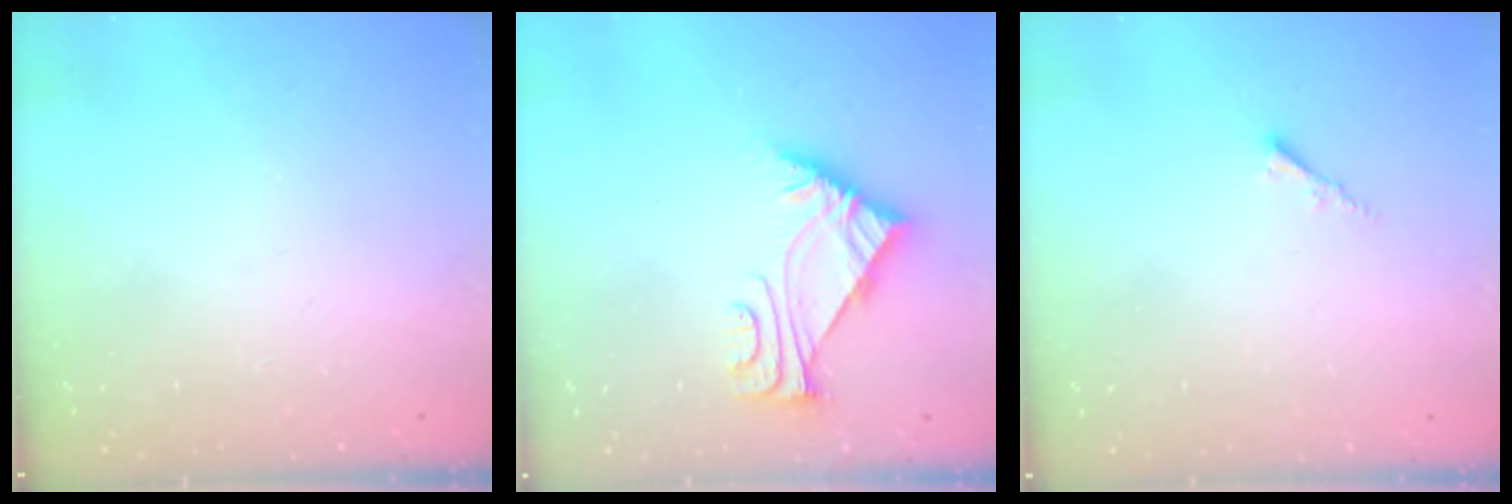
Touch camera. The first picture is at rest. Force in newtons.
{"total": 5.7, "press": 5.7, "slide": 0.6}
{"total": 1.8, "press": 1.7, "slide": 0.5}